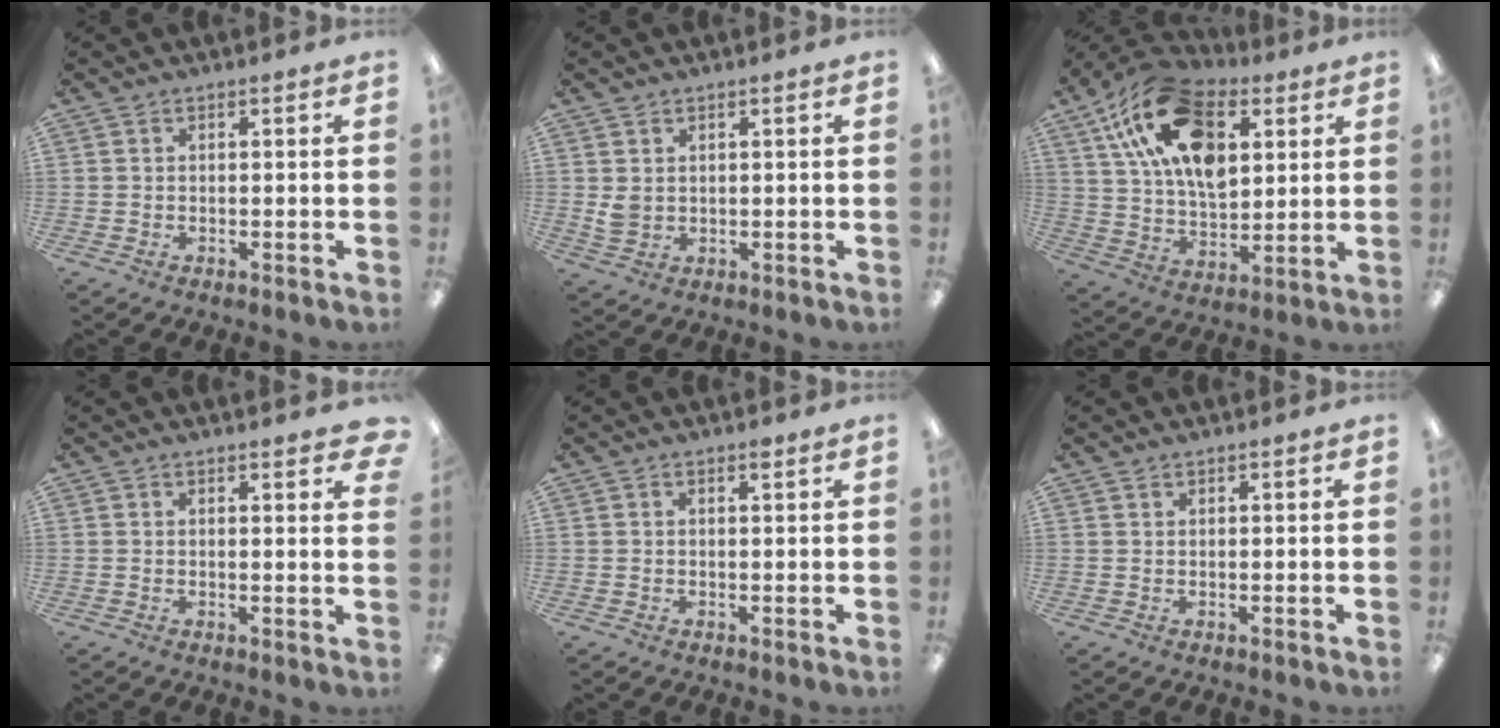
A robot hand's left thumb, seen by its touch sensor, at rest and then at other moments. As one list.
[{"total": 3.2, "force": [1.0, 2.7, 1.4], "torque": [-0.019, 0.000, 0.019]}, {"total": 21.6, "force": [9.5, 12.9, 14.5], "torque": [-0.261, -0.022, 0.171]}, {"total": 2.5, "force": [2.0, 0.7, 1.3], "torque": [-0.007, -0.010, 0.030]}, {"total": 1.0, "force": [0.7, 0.4, 0.6], "torque": [-0.005, -0.001, 0.010]}, {"total": 0.7, "force": [0.6, 0.4, 0.1], "torque": [-0.003, 0.002, 0.010]}]